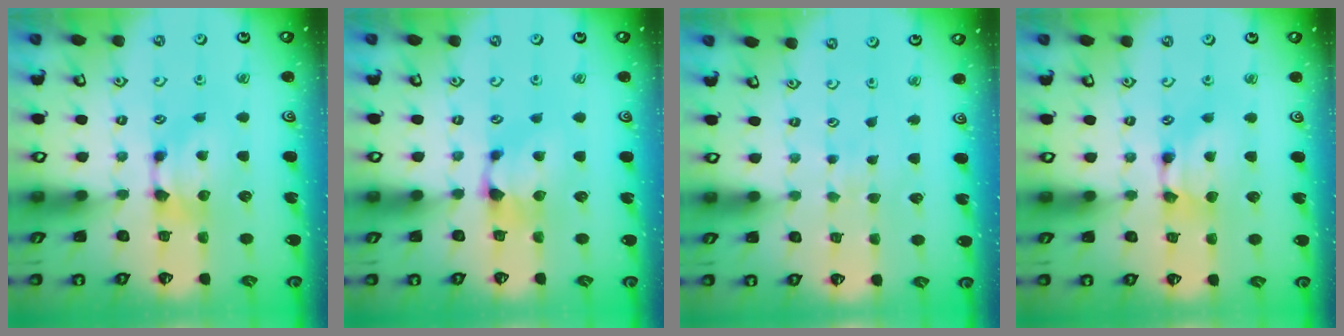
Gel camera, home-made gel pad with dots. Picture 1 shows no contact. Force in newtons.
{"total": 2.4, "press": 2.3, "slide": 0.6}
{"total": 4.4, "press": 4.4, "slide": 0.3}
{"total": 1.6, "press": 1.6, "slide": 0.2}